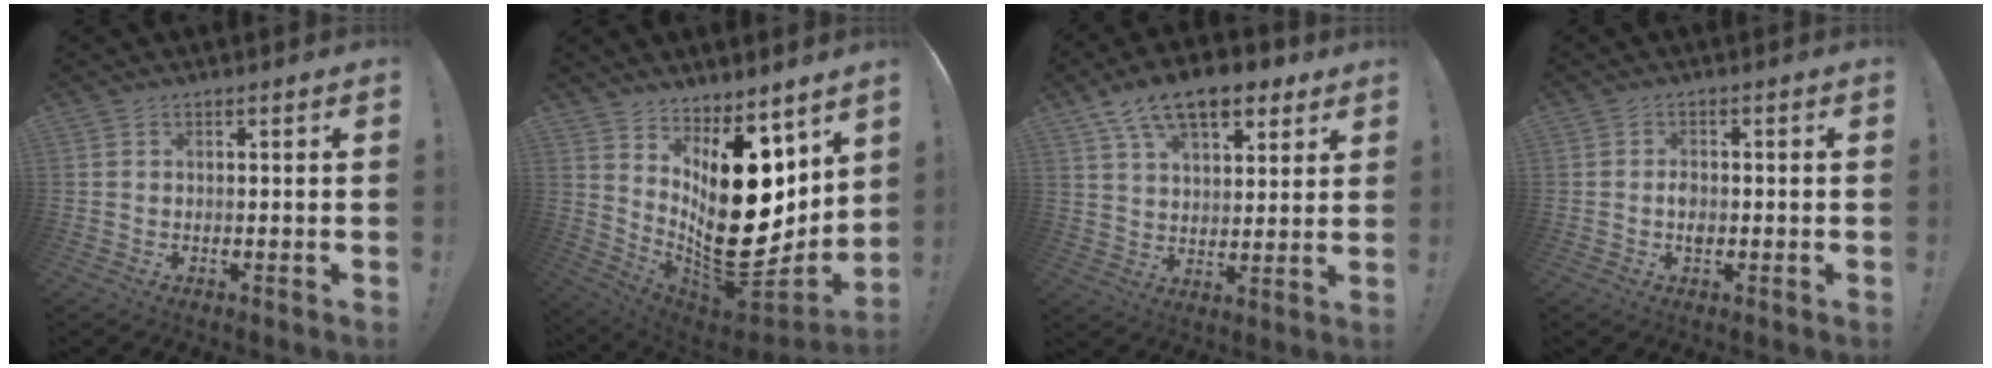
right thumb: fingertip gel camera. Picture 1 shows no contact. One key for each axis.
{"total": 23.9, "fx": 2.8, "fy": 12.9, "fz": 19.9, "tx": -0.299, "ty": -0.053, "tz": 0.068}
{"total": 14.0, "fx": 8.8, "fy": 7.0, "fz": 8.4, "tx": -0.139, "ty": -0.040, "tz": 0.158}
{"total": 2.5, "fx": -0.6, "fy": 1.7, "fz": 1.8, "tx": -0.016, "ty": 0.000, "tz": -0.013}